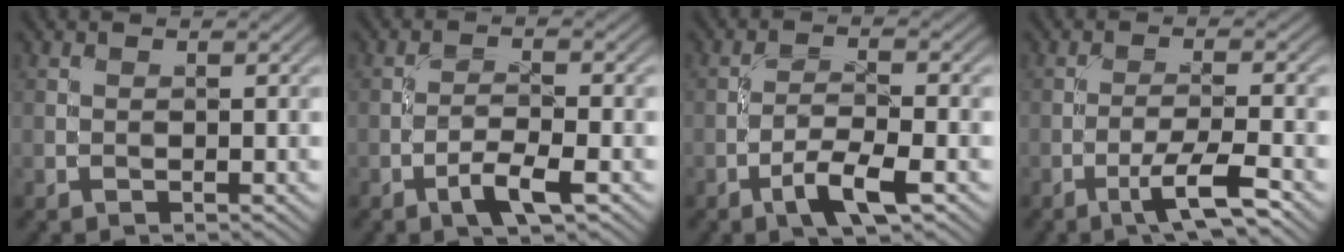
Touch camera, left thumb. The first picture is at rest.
{"total": 3.8, "force": [-2.0, 0.8, 3.1], "torque": [-0.066, 0.002, -0.042]}
{"total": 5.0, "force": [-2.6, 1.2, 4.1], "torque": [-0.085, 0.005, -0.052]}
{"total": 5.4, "force": [-3.3, 0.6, 4.3], "torque": [-0.073, 0.009, -0.062]}